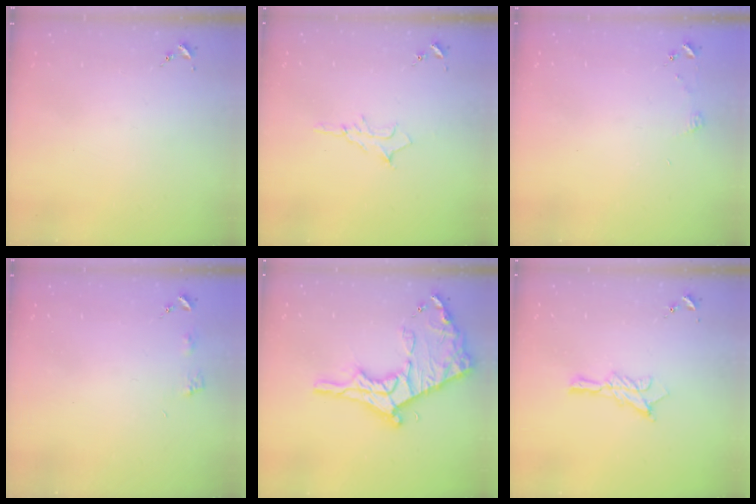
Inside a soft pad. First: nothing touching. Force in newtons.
{"total": 6.2, "press": 6.1, "slide": 0.8}
{"total": 3.9, "press": 3.9, "slide": 0.4}
{"total": 3.9, "press": 3.9, "slide": 0.4}
{"total": 21.0, "press": 20.9, "slide": 1.8}
{"total": 9.5, "press": 9.5, "slide": 0.4}